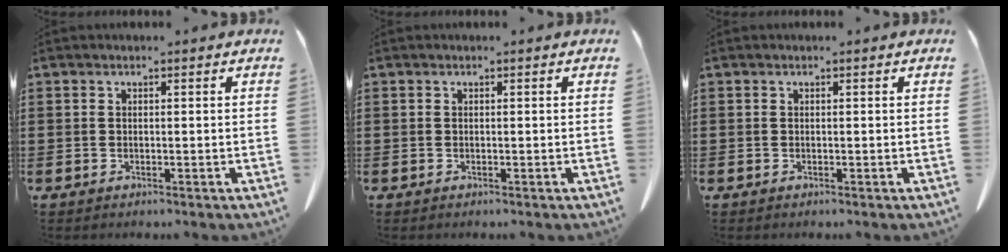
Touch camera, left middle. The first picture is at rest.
{"total": 0.0}
{"total": 0.0}